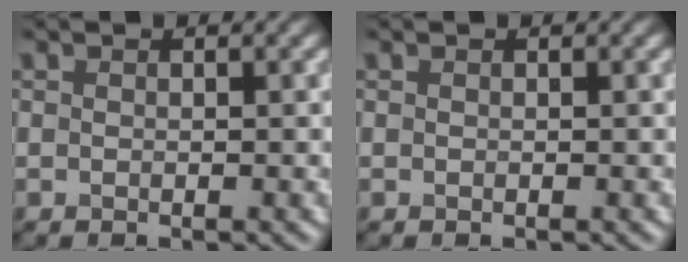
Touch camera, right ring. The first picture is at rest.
{"total": 0.0}